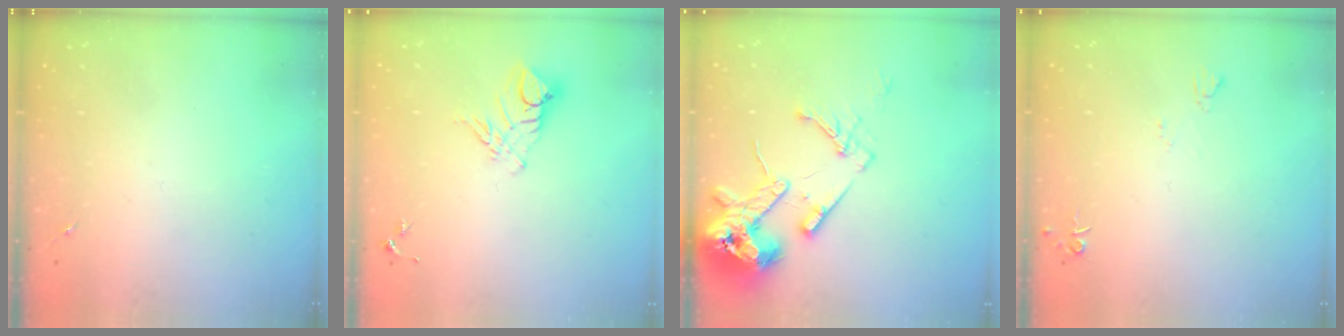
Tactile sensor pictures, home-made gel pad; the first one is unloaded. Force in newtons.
{"total": 9.4, "press": 9.4, "slide": 0.9}
{"total": 16.3, "press": 16.1, "slide": 2.5}
{"total": 4.6, "press": 4.6, "slide": 0.7}